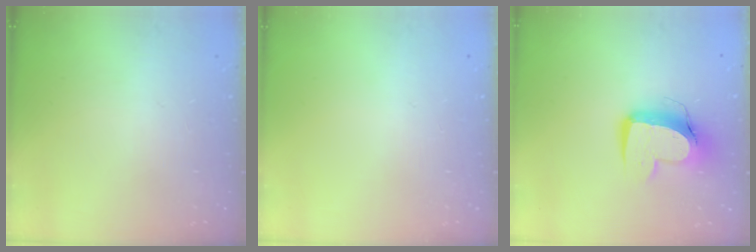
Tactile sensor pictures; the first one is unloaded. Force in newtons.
{"total": 0.0}
{"total": 12.3, "press": 12.2, "slide": 1.3}